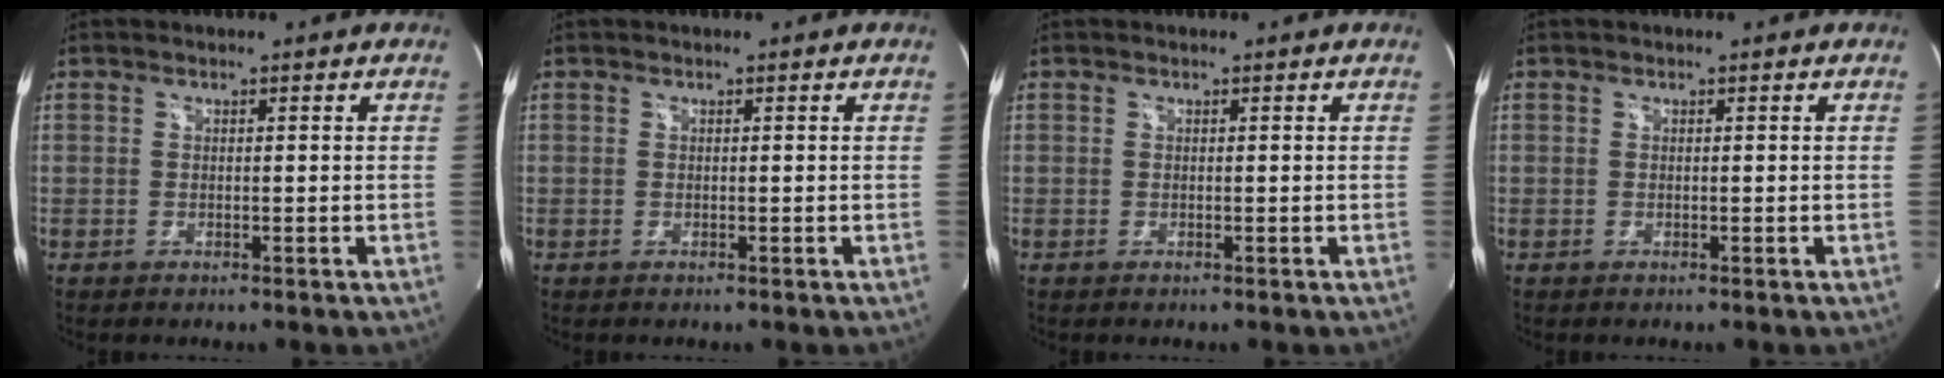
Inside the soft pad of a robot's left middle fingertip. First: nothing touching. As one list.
[{"total": 0.0}, {"total": 0.0}, {"total": 0.0}]